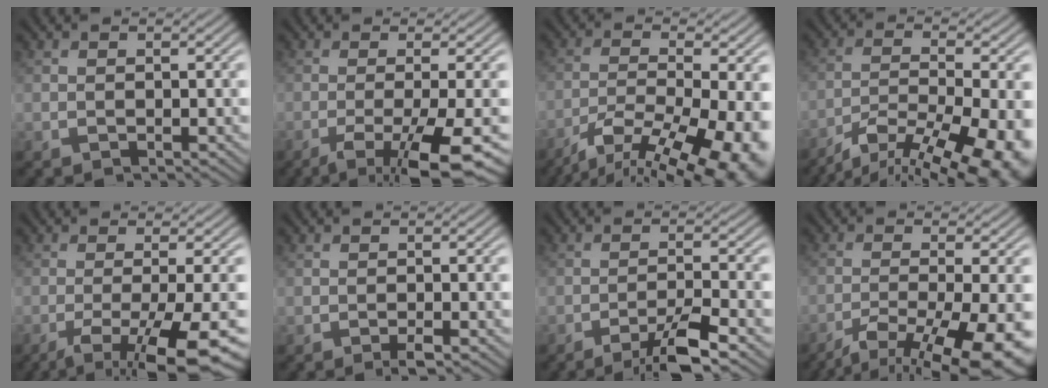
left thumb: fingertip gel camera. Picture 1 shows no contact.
{"total": 9.3, "force": [-4.4, 1.9, 7.9], "torque": [-0.115, -0.001, -0.071]}
{"total": 15.7, "force": [-10.0, 4.8, 11.1], "torque": [-0.191, -0.038, -0.149]}
{"total": 15.6, "force": [-11.1, 4.5, 10.0], "torque": [-0.174, -0.039, -0.163]}
{"total": 10.3, "force": [-5.0, 2.2, 8.8], "torque": [-0.128, -0.009, -0.076]}
{"total": 1.1, "force": [-0.6, 0.0, 0.9], "torque": [-0.016, 0.001, -0.013]}
{"total": 5.4, "force": [-3.5, 0.5, 4.1], "torque": [-0.066, 0.010, -0.067]}
{"total": 12.3, "force": [-7.9, 2.8, 9.0], "torque": [-0.156, -0.024, -0.111]}